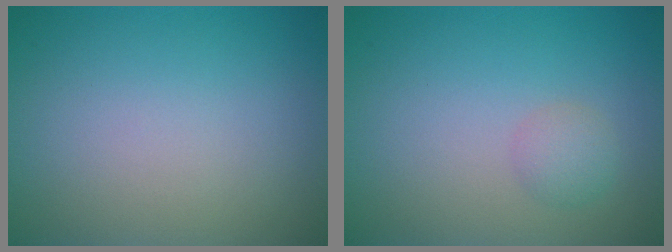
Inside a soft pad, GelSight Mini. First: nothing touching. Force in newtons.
{"total": 1.4, "press": 1.4, "slide": 0.1}